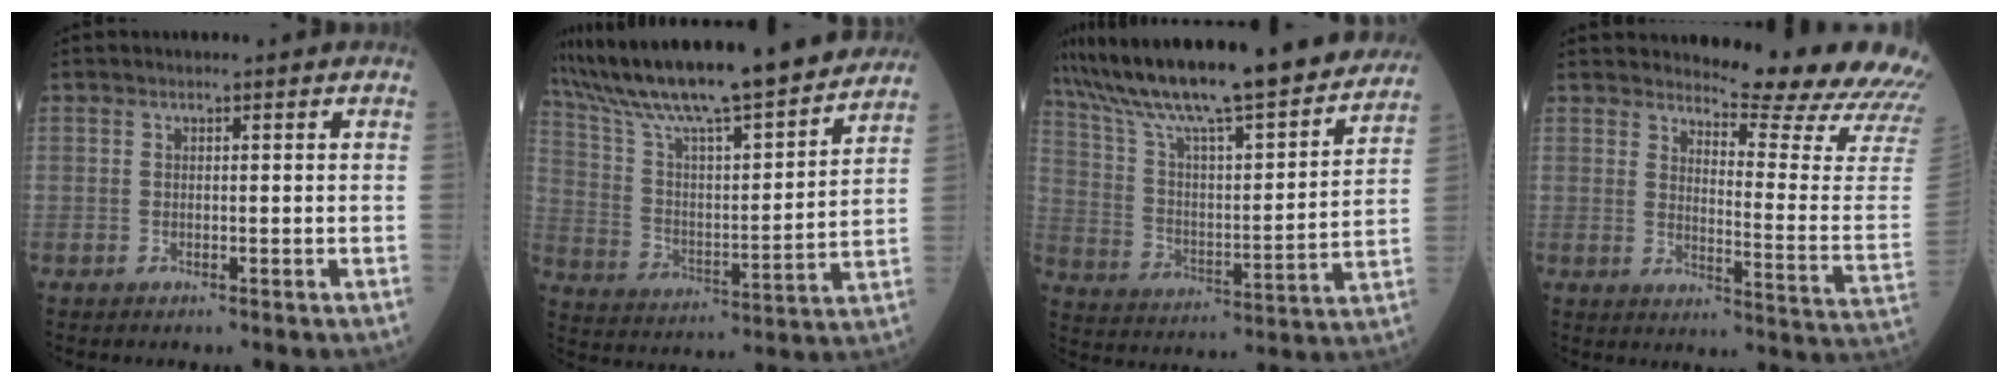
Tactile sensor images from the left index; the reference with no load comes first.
{"total": 23.9, "force": [21.1, 1.8, 11.1], "torque": [-0.196, -0.008, 0.328]}
{"total": 27.6, "force": [24.1, 3.0, 13.1], "torque": [-0.221, -0.031, 0.350]}
{"total": 16.4, "force": [15.7, 0.0, 4.8], "torque": [-0.068, -0.125, 0.171]}